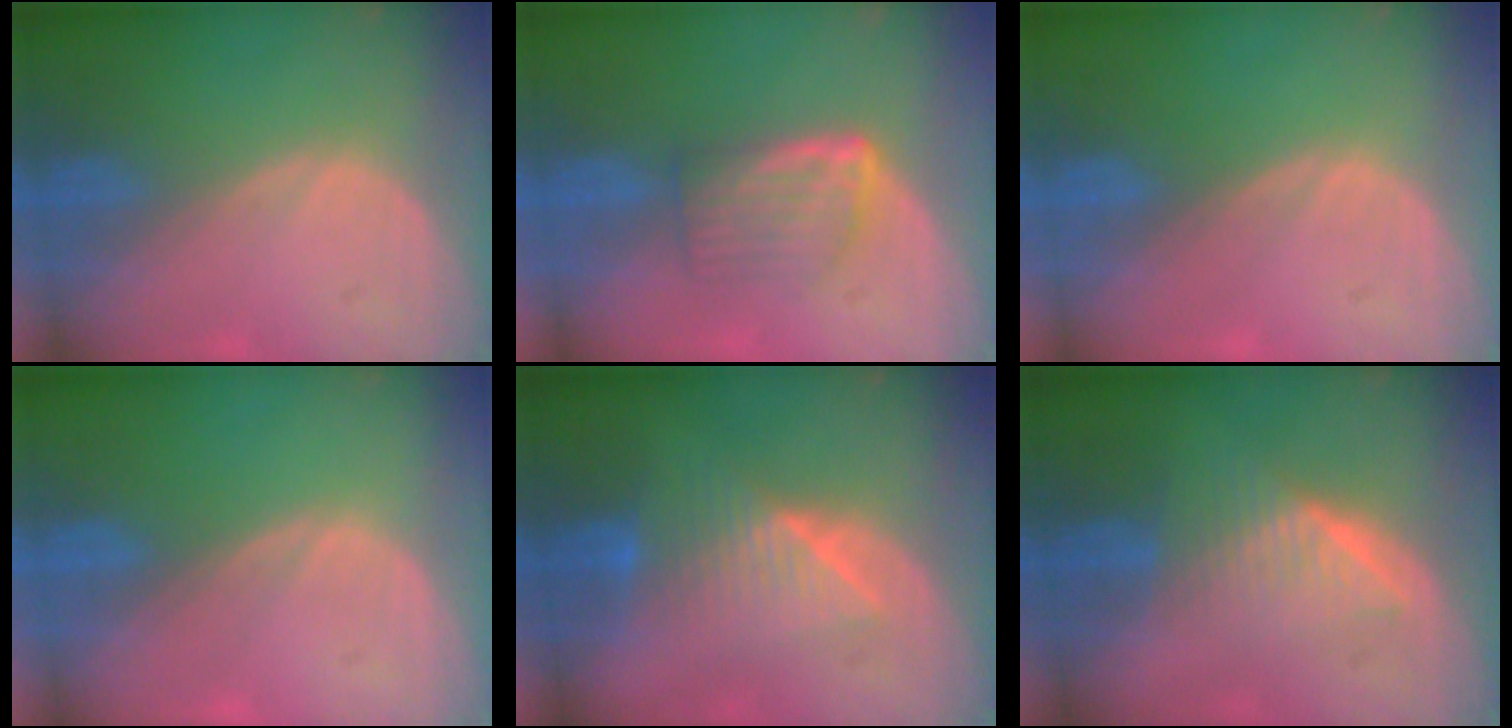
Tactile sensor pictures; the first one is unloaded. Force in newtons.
{"total": 5.8, "press": 5.3, "slide": 2.4}
{"total": 0.0}
{"total": 0.0}
{"total": 7.3, "press": 7.2, "slide": 1.5}
{"total": 6.4, "press": 6.0, "slide": 2.2}